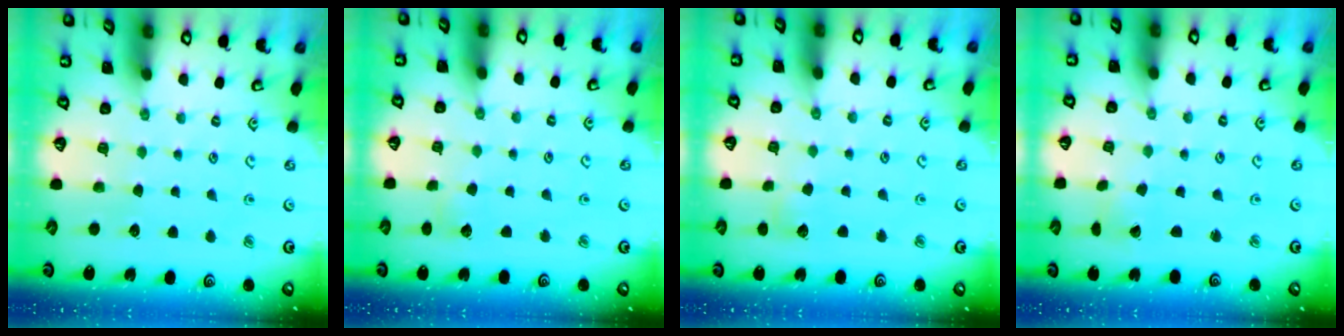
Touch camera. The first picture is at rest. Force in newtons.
{"total": 2.0, "press": 2.0, "slide": 0.1}
{"total": 4.8, "press": 4.8, "slide": 0.5}
{"total": 0.7, "press": 0.7, "slide": 0.1}